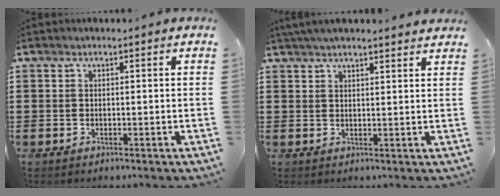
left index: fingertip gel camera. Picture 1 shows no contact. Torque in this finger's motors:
{"motor_torque": [0.37, -1.72, 0.18, 0.01]}